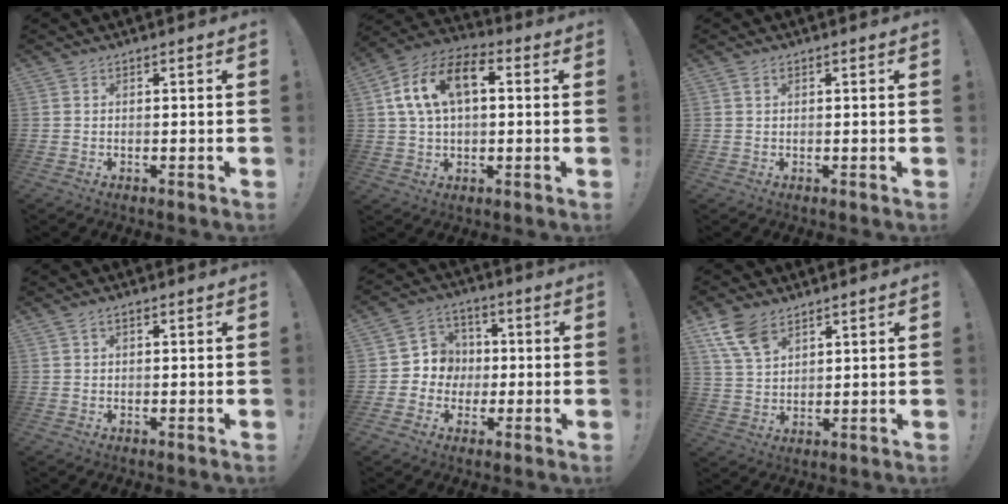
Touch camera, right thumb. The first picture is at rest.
{"total": 14.6, "force": [4.2, 9.0, 10.7], "torque": [-0.193, 0.002, 0.076]}
{"total": 1.2, "force": [0.5, 0.7, 0.7], "torque": [-0.011, -0.001, 0.008]}
{"total": 1.8, "force": [0.9, 0.9, 1.3], "torque": [-0.026, 0.002, 0.015]}
{"total": 8.1, "force": [-1.3, 7.9, 1.3], "torque": [-0.019, 0.016, -0.015]}
{"total": 9.3, "force": [5.9, 5.1, 5.1], "torque": [-0.104, -0.019, 0.119]}